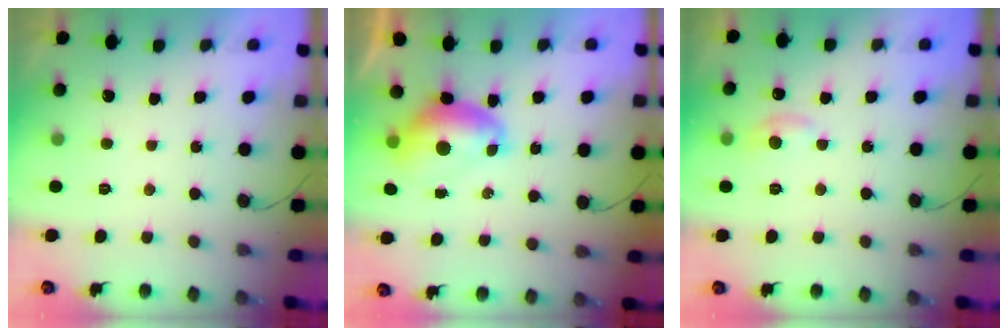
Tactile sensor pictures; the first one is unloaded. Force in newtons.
{"total": 7.6, "press": 7.6, "slide": 1.0}
{"total": 5.6, "press": 5.5, "slide": 0.7}